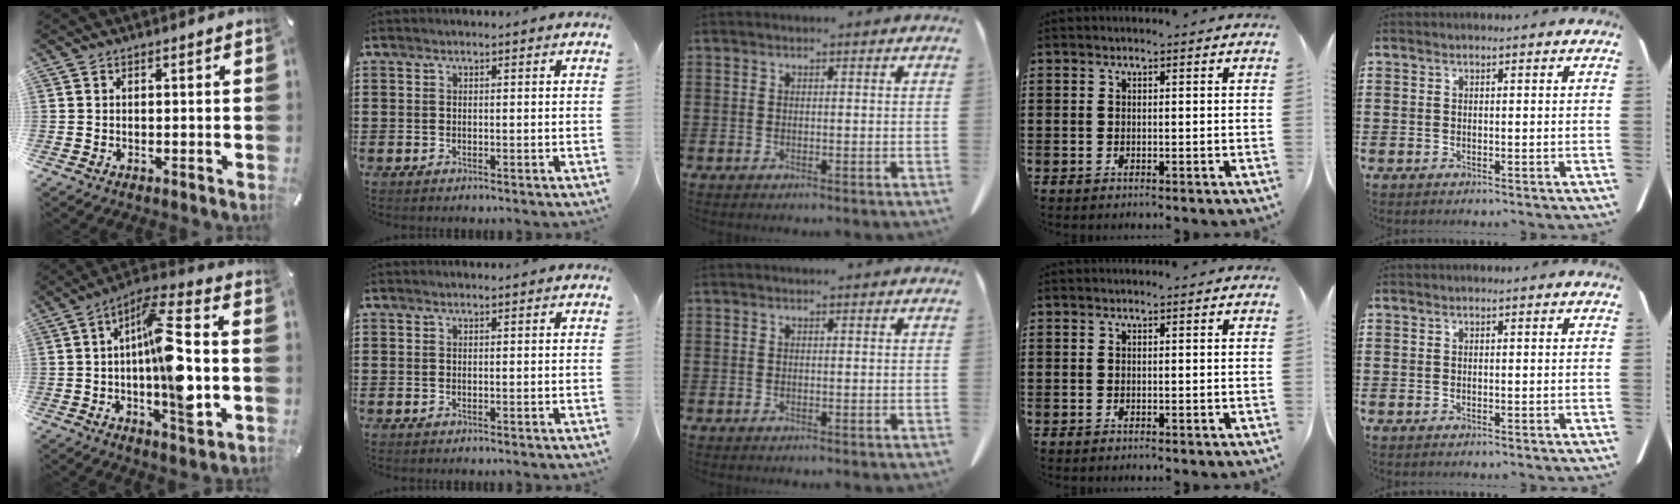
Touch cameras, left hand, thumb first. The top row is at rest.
{"thumb": {"total": 16.5, "force": [-1.1, 5.0, 15.7], "torque": [-0.254, -0.005, -0.025]}}